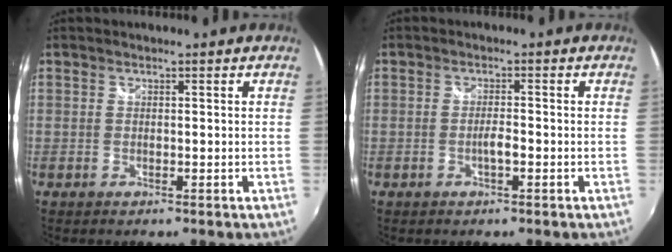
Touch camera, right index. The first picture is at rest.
{"total": 2.0, "force": [-0.9, 0.3, 1.8], "torque": [-0.034, 0.000, -0.017]}